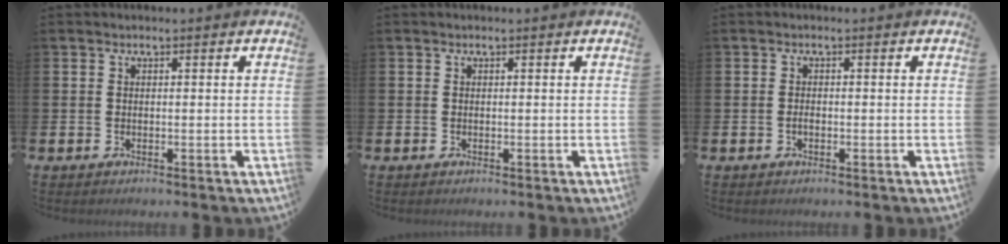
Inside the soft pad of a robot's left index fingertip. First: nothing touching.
{"total": 0.0}
{"total": 0.9, "force": [-0.3, 0.5, 0.6], "torque": [-0.013, 0.000, -0.007]}